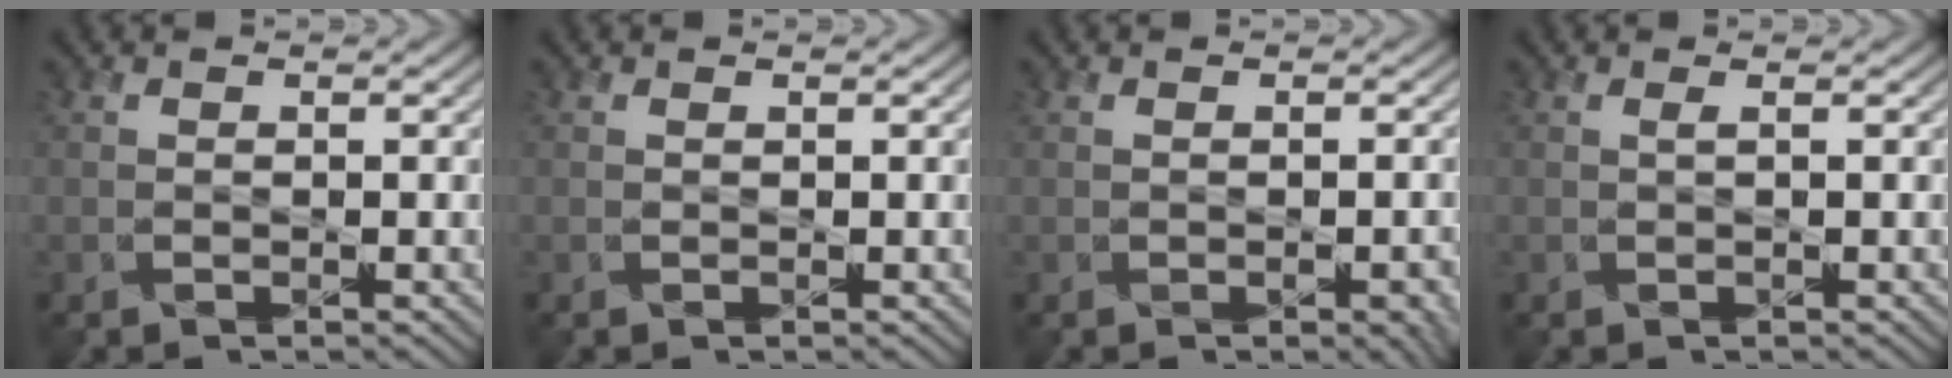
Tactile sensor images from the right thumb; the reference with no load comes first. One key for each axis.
{"total": 0.0}
{"total": 2.9, "fx": -1.0, "fy": 1.2, "fz": 2.5, "tx": -0.023, "ty": -0.005, "tz": 0.000}
{"total": 0.7, "fx": 0.4, "fy": 0.2, "fz": 0.5, "tx": -0.006, "ty": 0.003, "tz": 0.003}